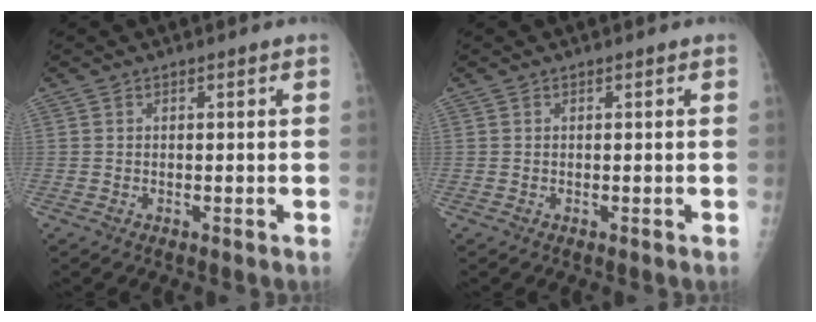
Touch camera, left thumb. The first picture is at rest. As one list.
[{"total": 0.0}]